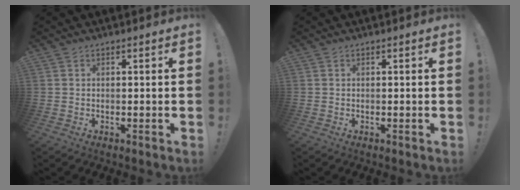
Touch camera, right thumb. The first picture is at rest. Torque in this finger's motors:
{"motor_torque": [0.00, 0.00, 0.00, 0.00, 0.00]}